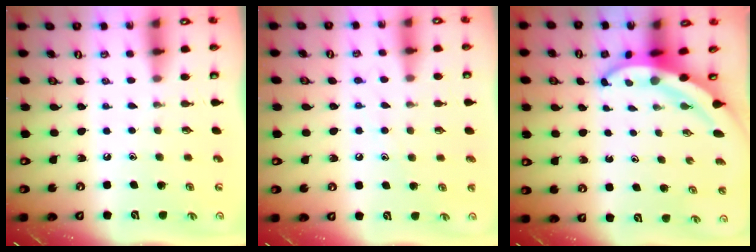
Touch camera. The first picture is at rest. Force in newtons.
{"total": 7.0, "press": 7.0, "slide": 0.6}
{"total": 5.7, "press": 5.7, "slide": 0.2}